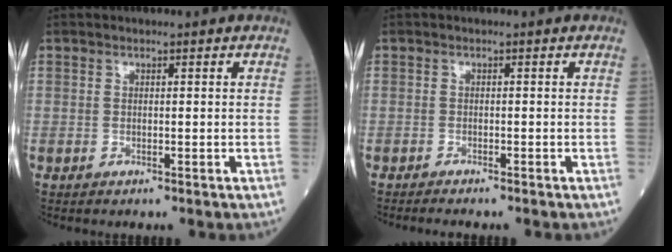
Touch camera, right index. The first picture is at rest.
{"total": 2.2, "force": [-2.0, 0.1, 0.9], "torque": [-0.016, -0.004, -0.028]}